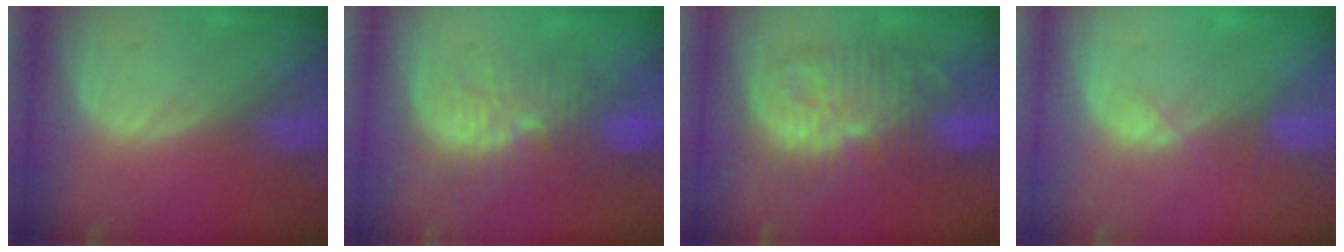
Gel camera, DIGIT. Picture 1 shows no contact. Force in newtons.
{"total": 10.1, "press": 9.2, "slide": 4.2}
{"total": 10.6, "press": 10.6, "slide": 0.3}
{"total": 1.9, "press": 1.7, "slide": 0.9}